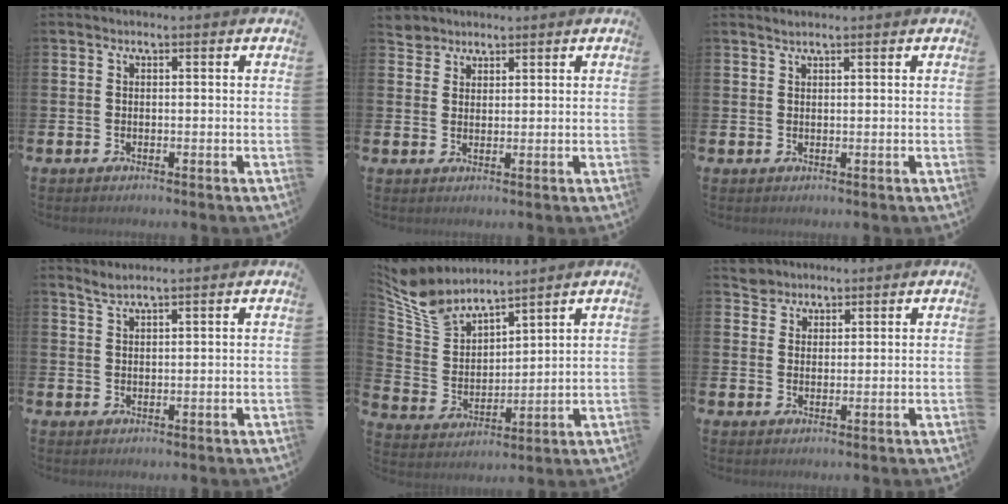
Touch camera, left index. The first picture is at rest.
{"total": 2.9, "force": [2.6, 1.0, -0.4], "torque": [0.008, -0.007, 0.050]}
{"total": 1.0, "force": [1.0, 0.0, 0.3], "torque": [-0.007, -0.001, 0.018]}
{"total": 2.0, "force": [1.9, -0.1, 0.5], "torque": [-0.020, 0.002, 0.037]}
{"total": 7.5, "force": [6.9, 2.2, 2.0], "torque": [-0.080, -0.033, 0.125]}
{"total": 3.4, "force": [3.2, 1.1, -0.6], "torque": [0.007, -0.009, 0.060]}